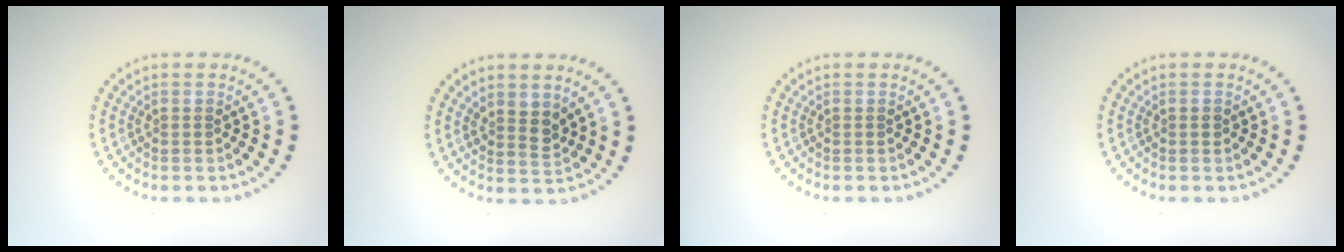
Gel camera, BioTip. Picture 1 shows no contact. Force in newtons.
{"total": 1.9, "press": 1.6, "slide": 1.0}
{"total": 0.0}
{"total": 0.6, "press": 0.6, "slide": 0.1}